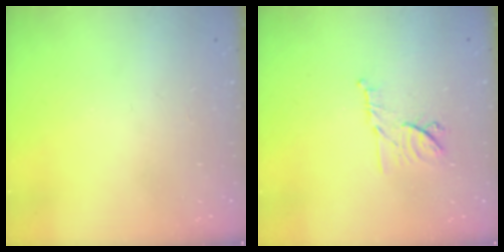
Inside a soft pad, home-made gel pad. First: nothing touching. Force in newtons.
{"total": 9.7, "press": 9.7, "slide": 0.6}